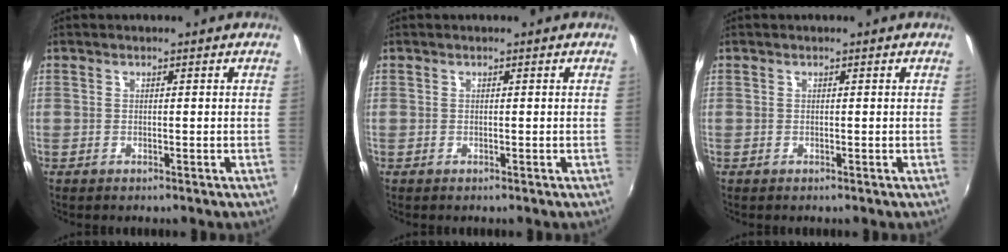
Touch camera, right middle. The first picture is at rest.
{"total": 0.0}
{"total": 0.0}